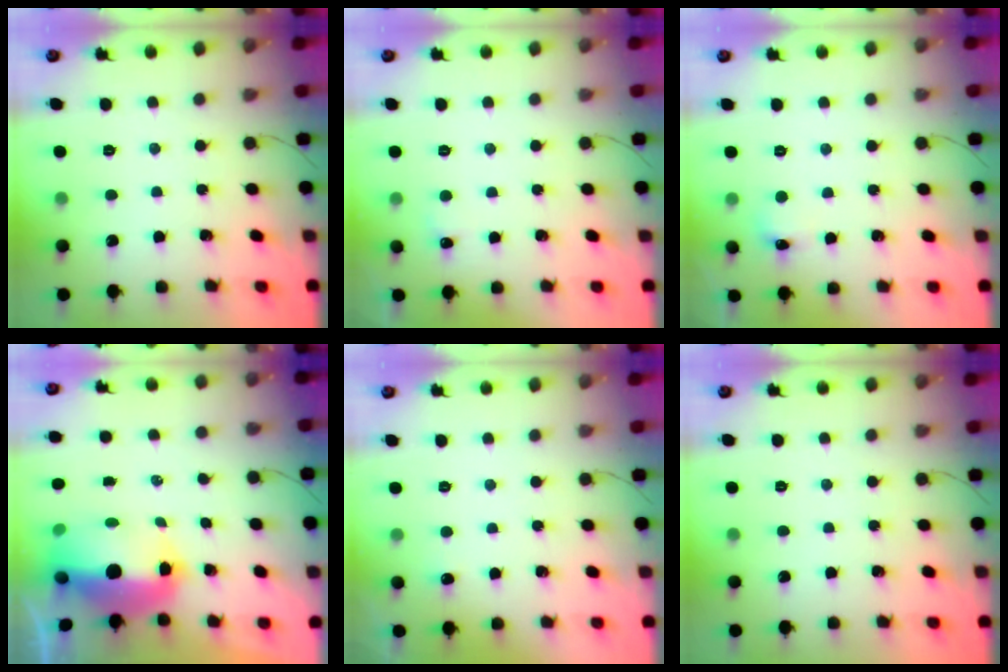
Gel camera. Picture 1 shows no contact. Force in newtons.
{"total": 10.6, "press": 3.1, "slide": 10.2}
{"total": 5.9, "press": 5.6, "slide": 1.7}
{"total": 11.8, "press": 11.5, "slide": 2.3}
{"total": 2.8, "press": 2.6, "slide": 1.1}
{"total": 0.0}